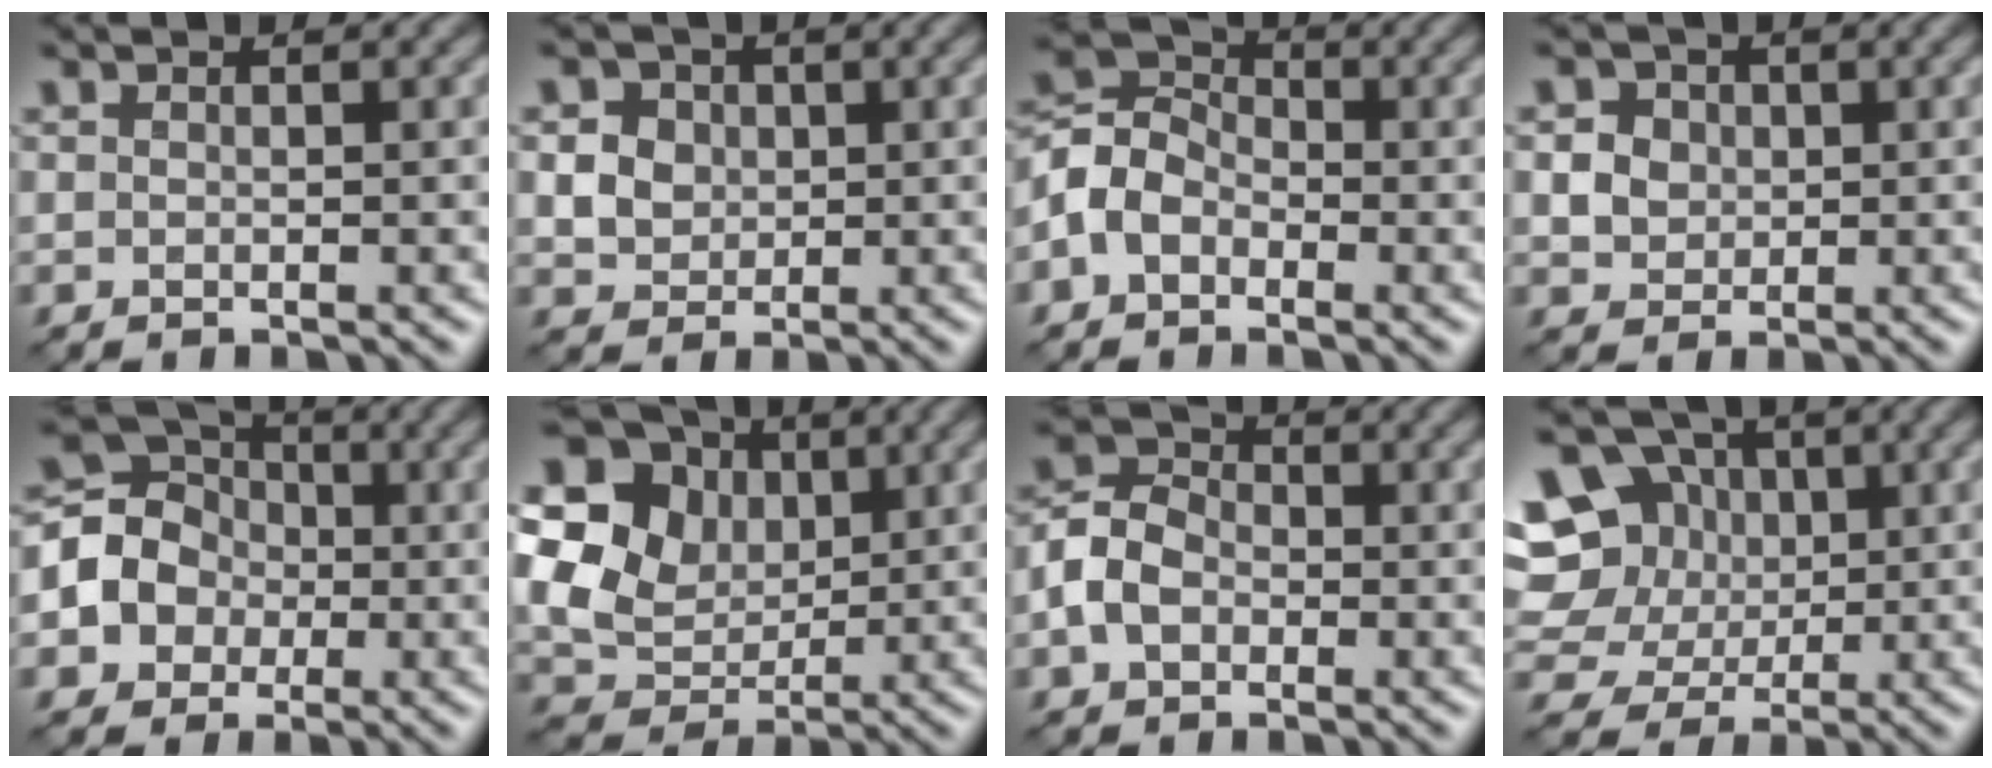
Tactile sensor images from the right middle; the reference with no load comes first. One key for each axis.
{"total": 4.2, "fx": 1.1, "fy": 3.8, "fz": 1.5, "tx": -0.036, "ty": 0.014, "tz": 0.022}
{"total": 4.5, "fx": -1.5, "fy": 3.4, "fz": 2.5, "tx": -0.052, "ty": 0.013, "tz": -0.041}
{"total": 3.1, "fx": 0.6, "fy": 2.8, "fz": 1.1, "tx": -0.026, "ty": 0.005, "tz": 0.014}
{"total": 6.7, "fx": -0.6, "fy": 6.2, "fz": 2.4, "tx": -0.049, "ty": 0.016, "tz": -0.033}
{"total": 14.6, "fx": 4.6, "fy": 12.3, "fz": 6.3, "tx": -0.175, "ty": 0.028, "tz": 0.077}
{"total": 4.4, "fx": -1.1, "fy": 3.4, "fz": 2.6, "tx": -0.054, "ty": 0.012, "tz": -0.031}
{"total": 10.7, "fx": 3.2, "fy": 8.9, "fz": 4.9, "tx": -0.110, "ty": 0.036, "tz": 0.037}